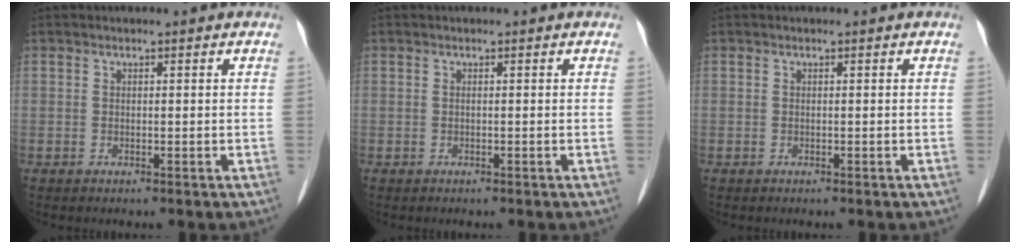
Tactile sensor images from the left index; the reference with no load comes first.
{"total": 0.0}
{"total": 0.0}